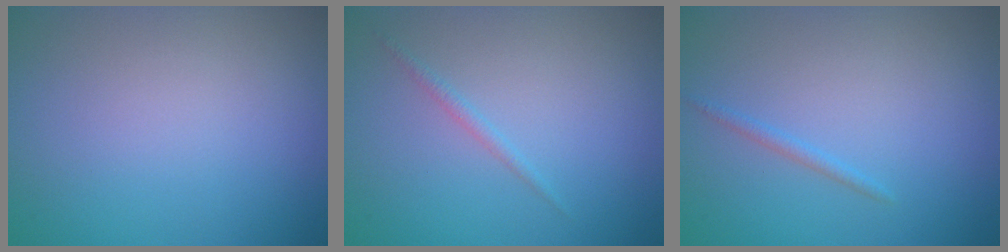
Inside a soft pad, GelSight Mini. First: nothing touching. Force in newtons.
{"total": 0.7, "press": 0.7, "slide": 0.1}
{"total": 0.8, "press": 0.8, "slide": 0.0}